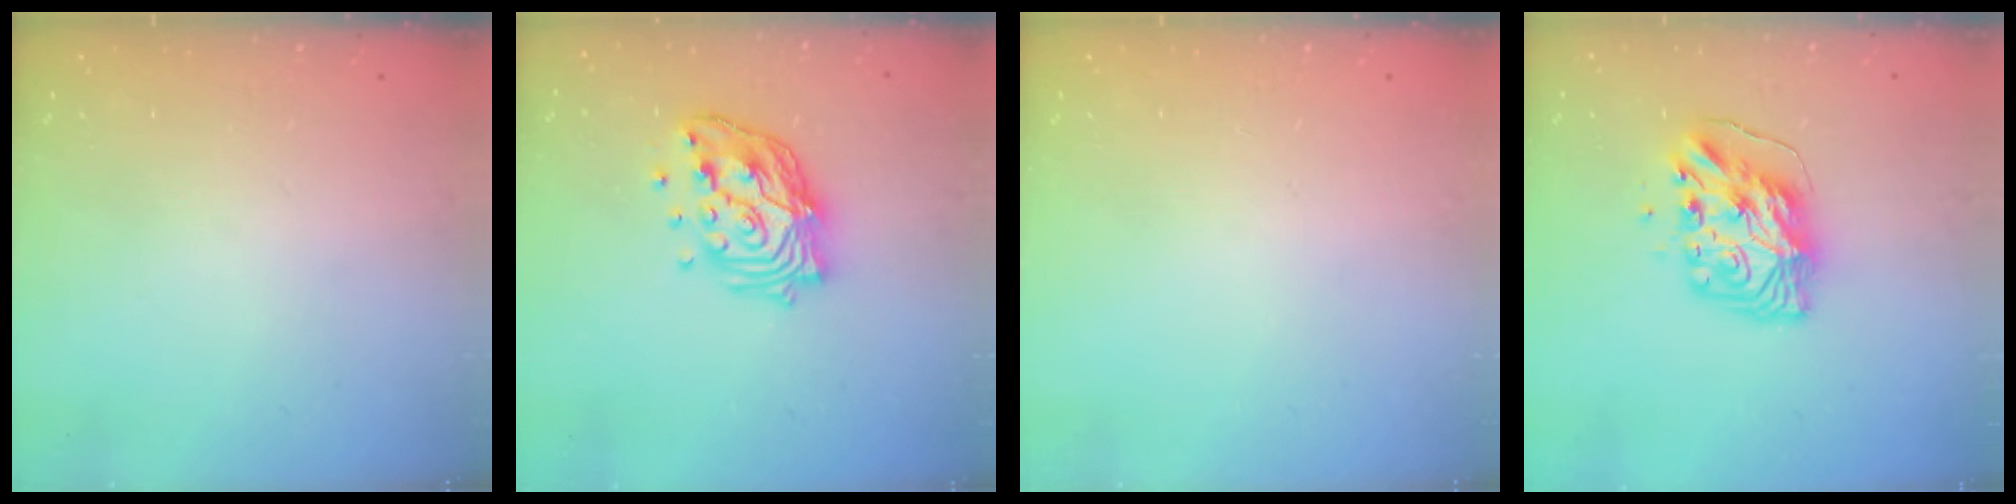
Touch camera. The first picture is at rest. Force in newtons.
{"total": 15.6, "press": 15.6, "slide": 1.3}
{"total": 0.0}
{"total": 9.7, "press": 9.6, "slide": 1.3}